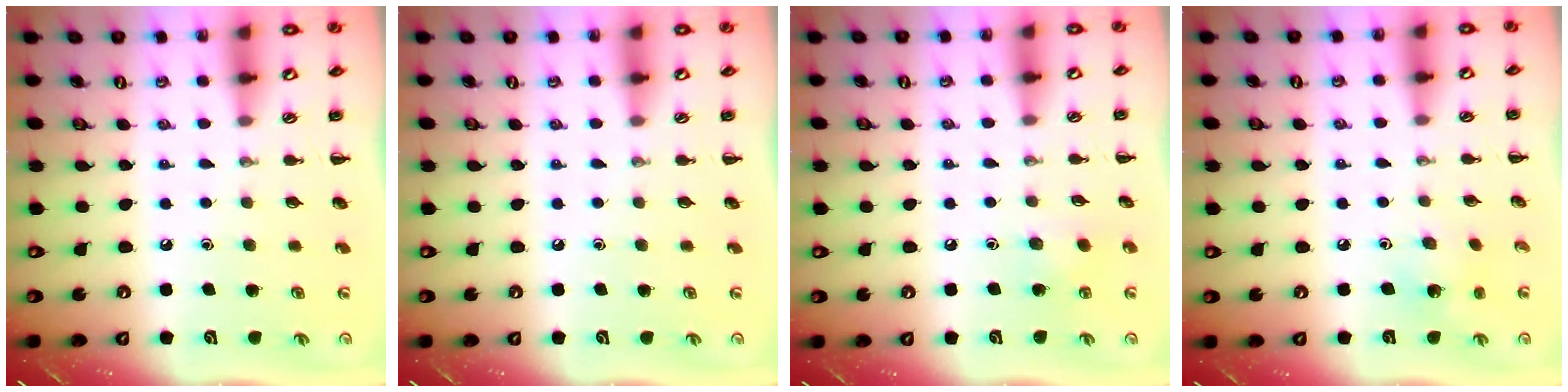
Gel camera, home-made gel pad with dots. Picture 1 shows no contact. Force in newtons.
{"total": 0.0}
{"total": 6.0, "press": 5.9, "slide": 1.5}
{"total": 2.2, "press": 2.2, "slide": 0.4}